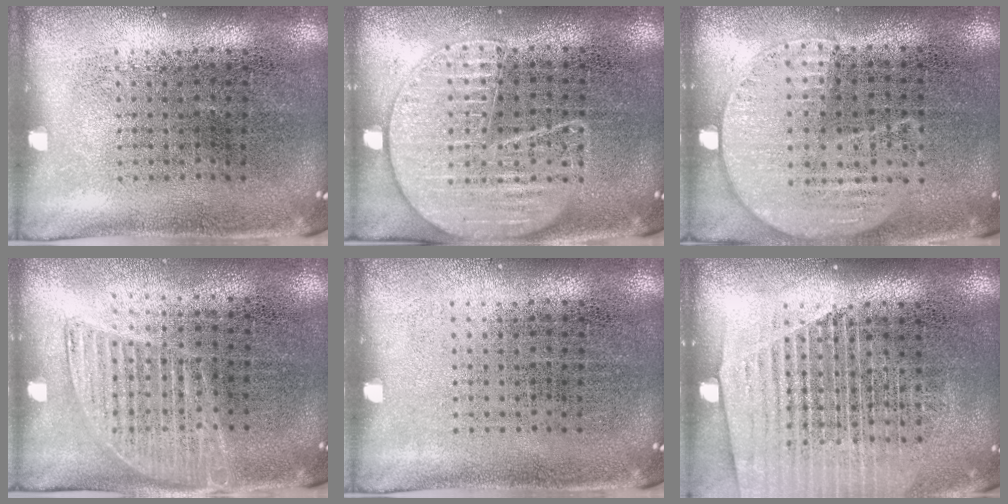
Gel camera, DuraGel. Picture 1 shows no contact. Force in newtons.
{"total": 1.6, "press": 1.6, "slide": 0.1}
{"total": 1.1, "press": 1.0, "slide": 0.5}
{"total": 1.4, "press": 1.3, "slide": 0.5}
{"total": 0.0}
{"total": 1.7, "press": 1.6, "slide": 0.6}